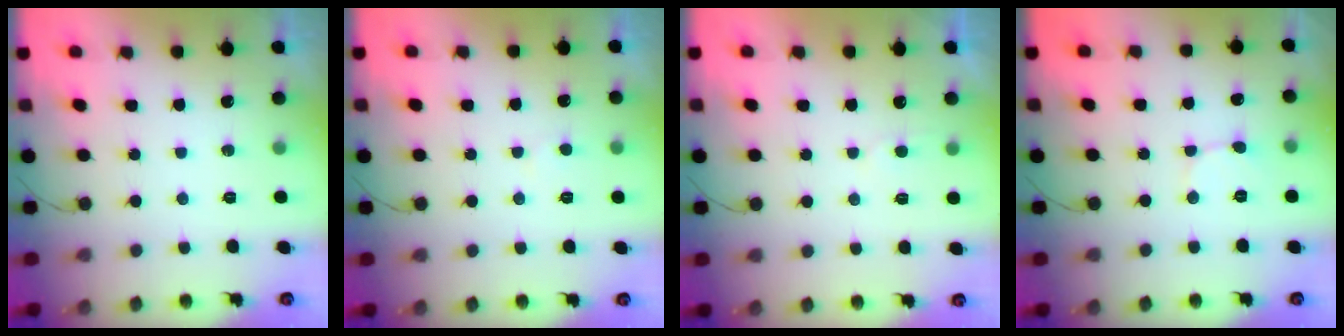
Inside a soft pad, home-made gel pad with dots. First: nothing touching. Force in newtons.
{"total": 2.3, "press": 2.3, "slide": 0.3}
{"total": 3.0, "press": 3.0, "slide": 0.3}
{"total": 2.5, "press": 2.5, "slide": 0.3}